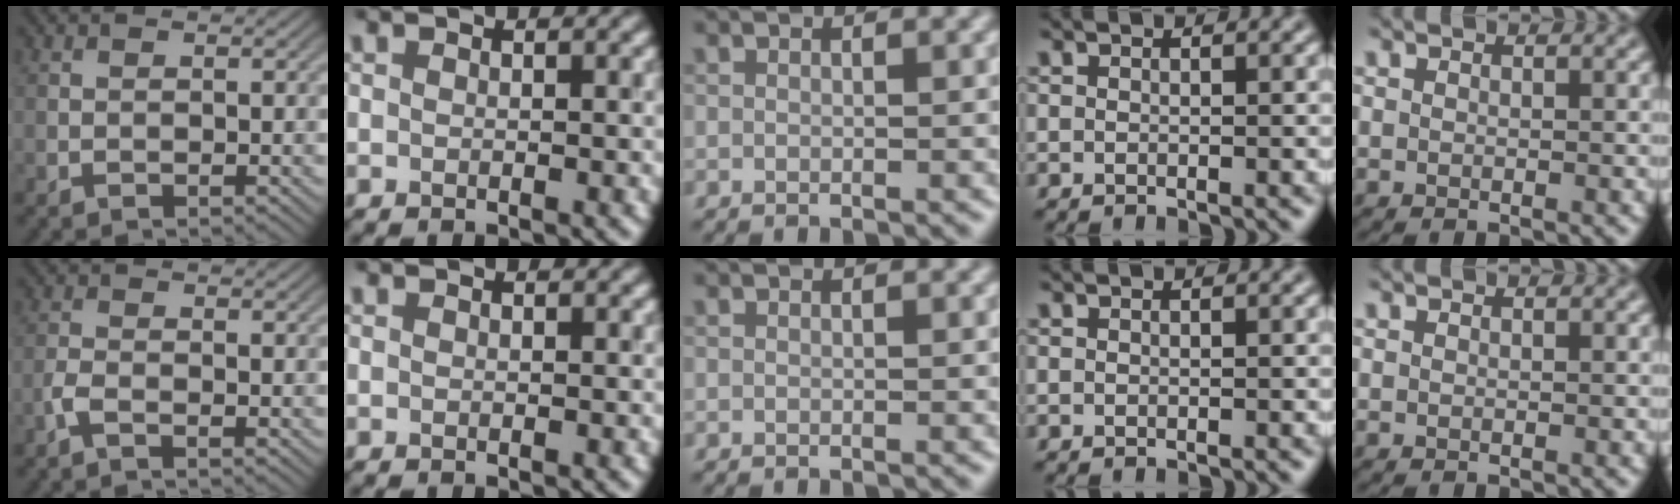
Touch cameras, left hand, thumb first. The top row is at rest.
{"thumb": {"total": 1.9, "force": [-1.2, 0.5, 1.3], "torque": [-0.034, 0.001, -0.032]}}